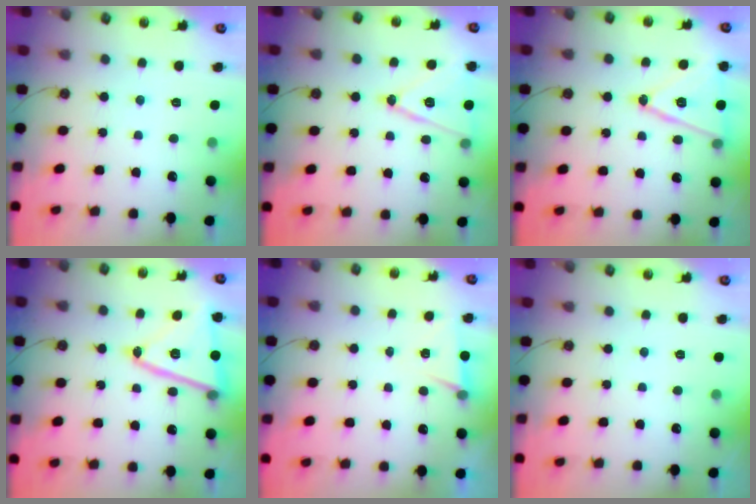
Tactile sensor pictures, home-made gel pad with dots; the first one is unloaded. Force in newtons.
{"total": 14.0, "press": 13.6, "slide": 3.3}
{"total": 15.3, "press": 14.9, "slide": 3.4}
{"total": 18.7, "press": 18.6, "slide": 2.1}
{"total": 5.7, "press": 3.3, "slide": 4.6}
{"total": 0.0}